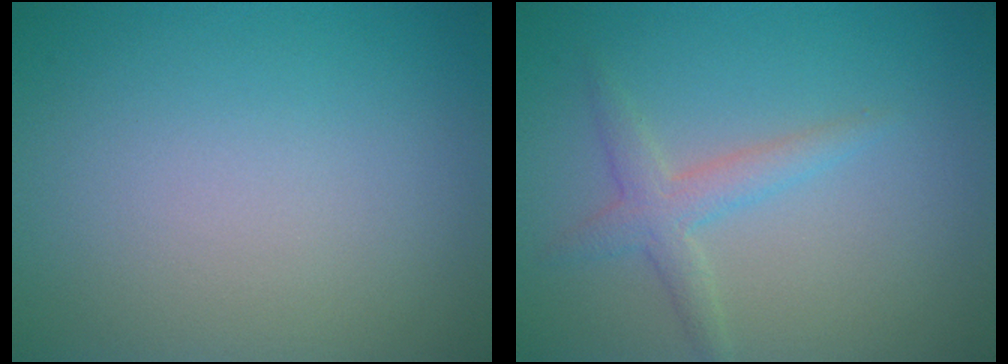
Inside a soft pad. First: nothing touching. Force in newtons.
{"total": 2.3, "press": 2.3, "slide": 0.0}